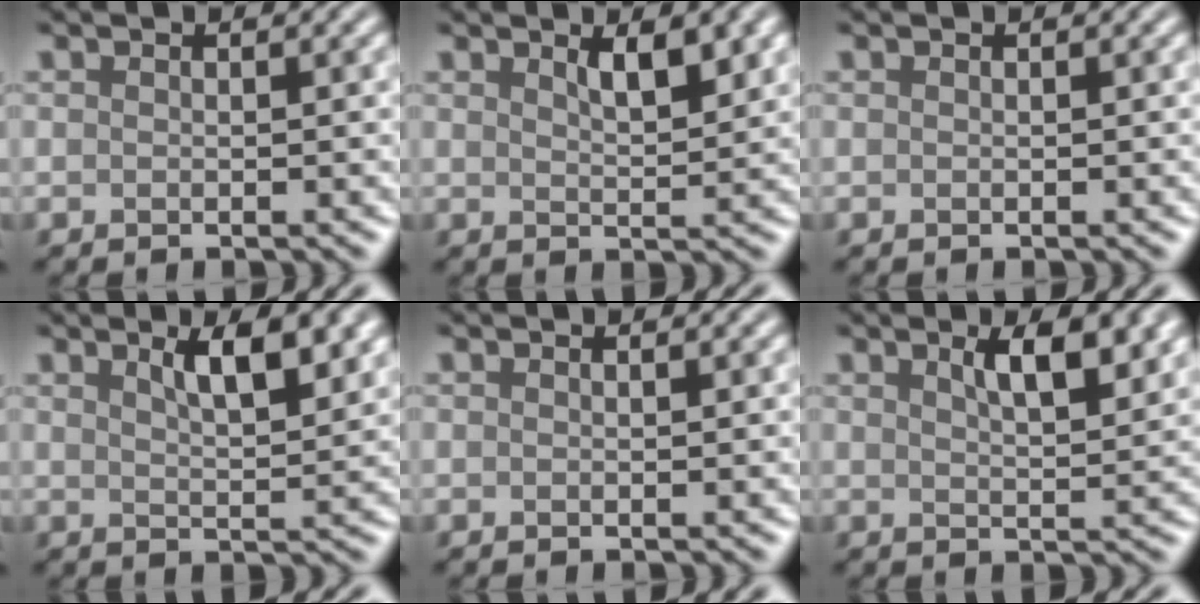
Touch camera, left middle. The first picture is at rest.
{"total": 2.7, "force": [1.6, 0.7, 2.0], "torque": [-0.031, -0.003, 0.029]}
{"total": 0.0}
{"total": 4.4, "force": [2.3, 1.3, 3.5], "torque": [-0.047, 0.001, 0.037]}
{"total": 0.0}
{"total": 4.3, "force": [2.2, 1.3, 3.5], "torque": [-0.048, 0.002, 0.036]}